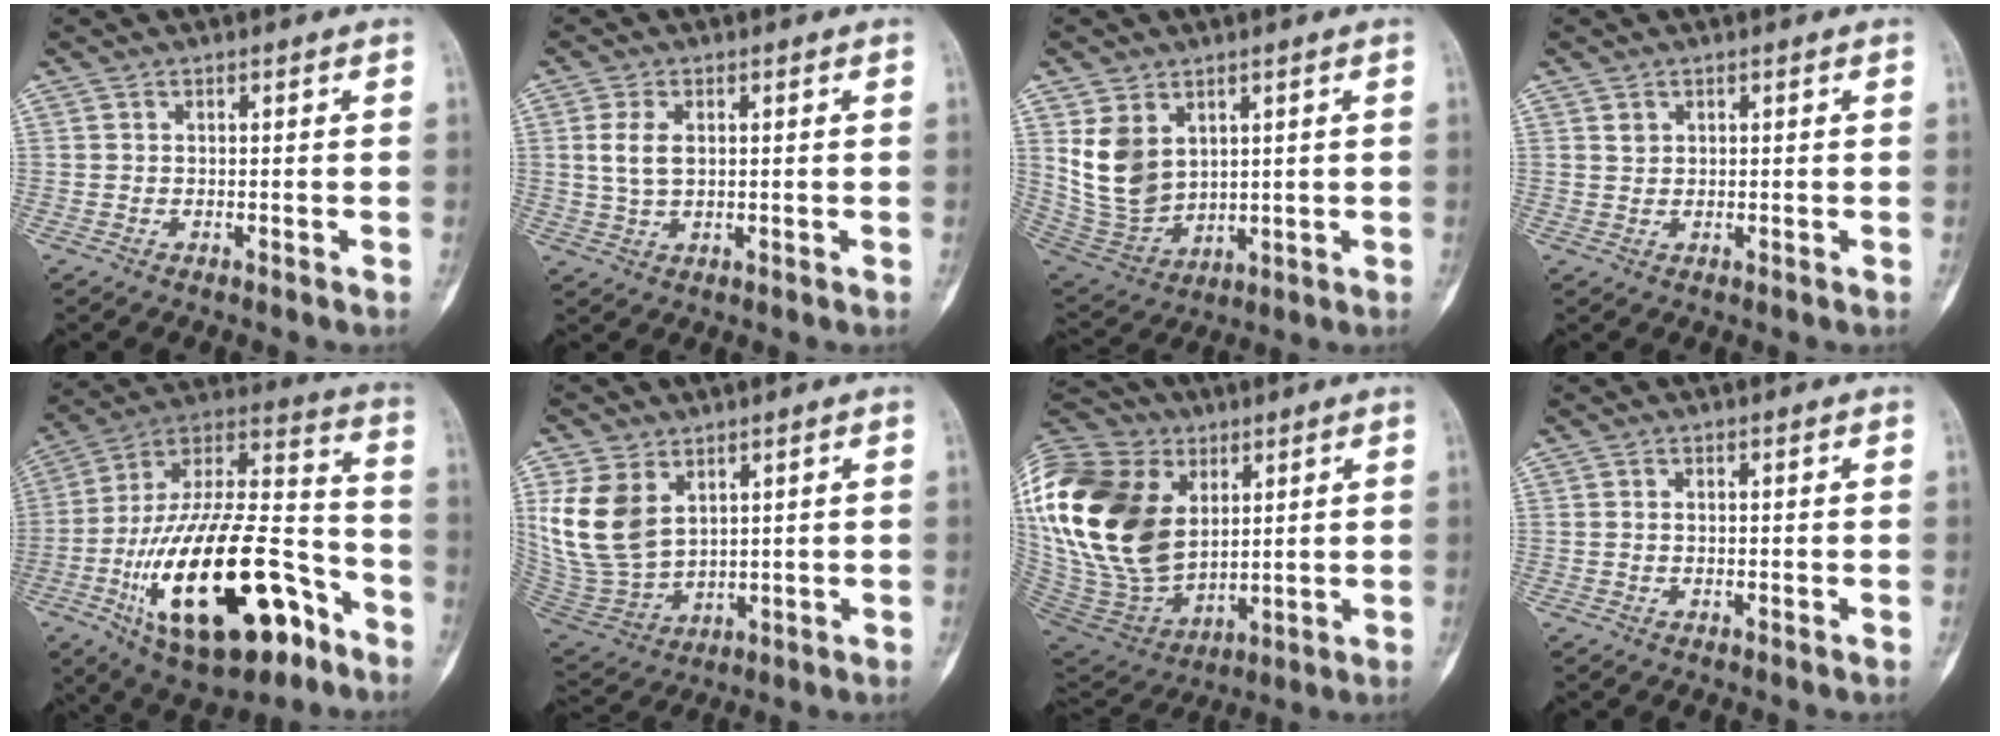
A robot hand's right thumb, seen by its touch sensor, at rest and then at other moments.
{"total": 4.6, "force": [0.9, 2.6, 3.6], "torque": [-0.074, 0.000, 0.019]}
{"total": 11.1, "force": [3.8, 8.1, 6.6], "torque": [-0.107, -0.021, 0.102]}
{"total": 1.2, "force": [0.7, 1.0, 0.4], "torque": [0.001, -0.003, 0.012]}
{"total": 32.3, "force": [-13.2, 14.1, 25.9], "torque": [-0.465, 0.063, -0.205]}
{"total": 13.6, "force": [4.9, 9.3, 8.6], "torque": [-0.163, -0.021, 0.118]}
{"total": 32.5, "force": [7.6, 22.1, 22.6], "torque": [-0.487, 0.003, 0.155]}
{"total": 0.7, "force": [0.0, 0.4, 0.5], "torque": [-0.015, 0.003, 0.001]}